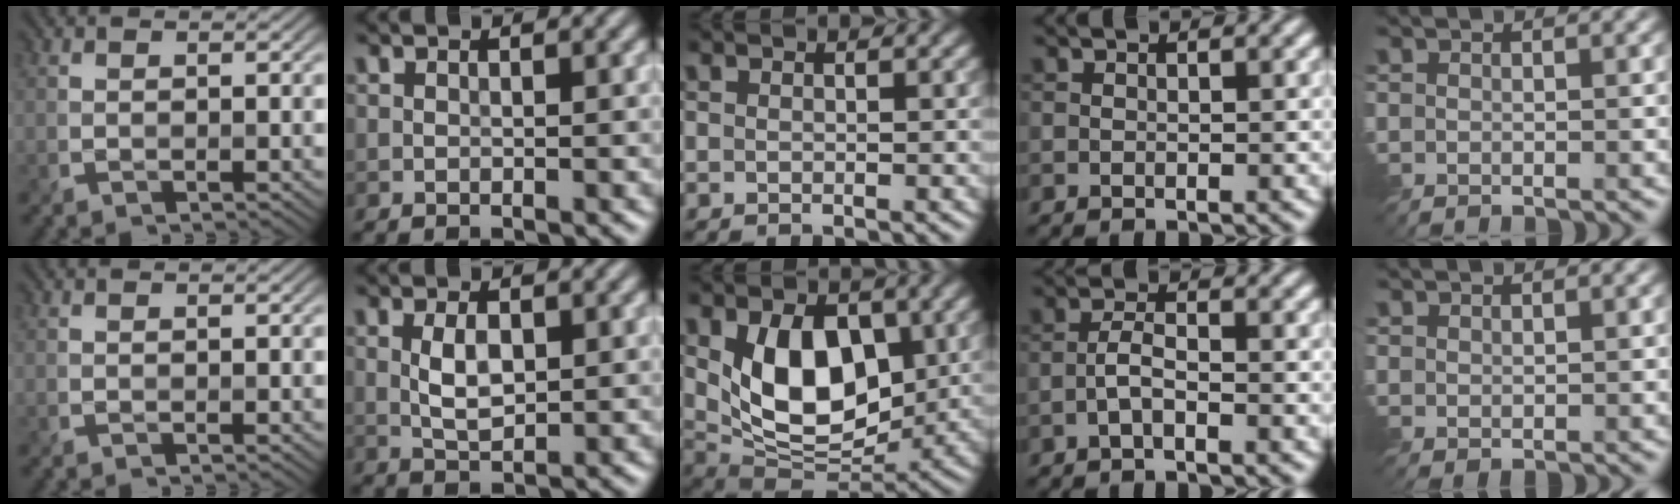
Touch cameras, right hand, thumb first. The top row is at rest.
{"index": {"total": 2.8, "force": [0.2, 1.4, 2.4], "torque": [-0.050, 0.000, 0.006]}, "middle": {"total": 9.2, "force": [1.4, 5.8, 7.0], "torque": [-0.121, -0.019, 0.030]}, "ring": {"total": 1.8, "force": [-0.8, 0.5, 1.5], "torque": [-0.033, 0.005, -0.021]}, "little": {"total": 0.7, "force": [0.6, 0.1, 0.3], "torque": [-0.012, -0.002, 0.015]}}